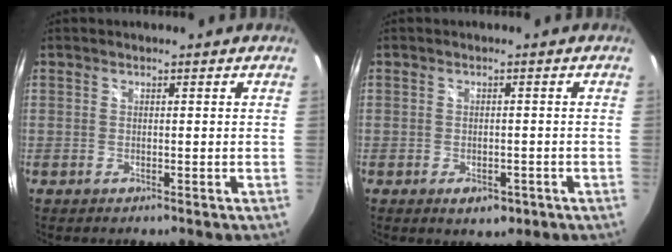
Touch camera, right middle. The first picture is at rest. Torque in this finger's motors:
{"motor_torque": [0.42, -0.38, 0.19, 0.04]}